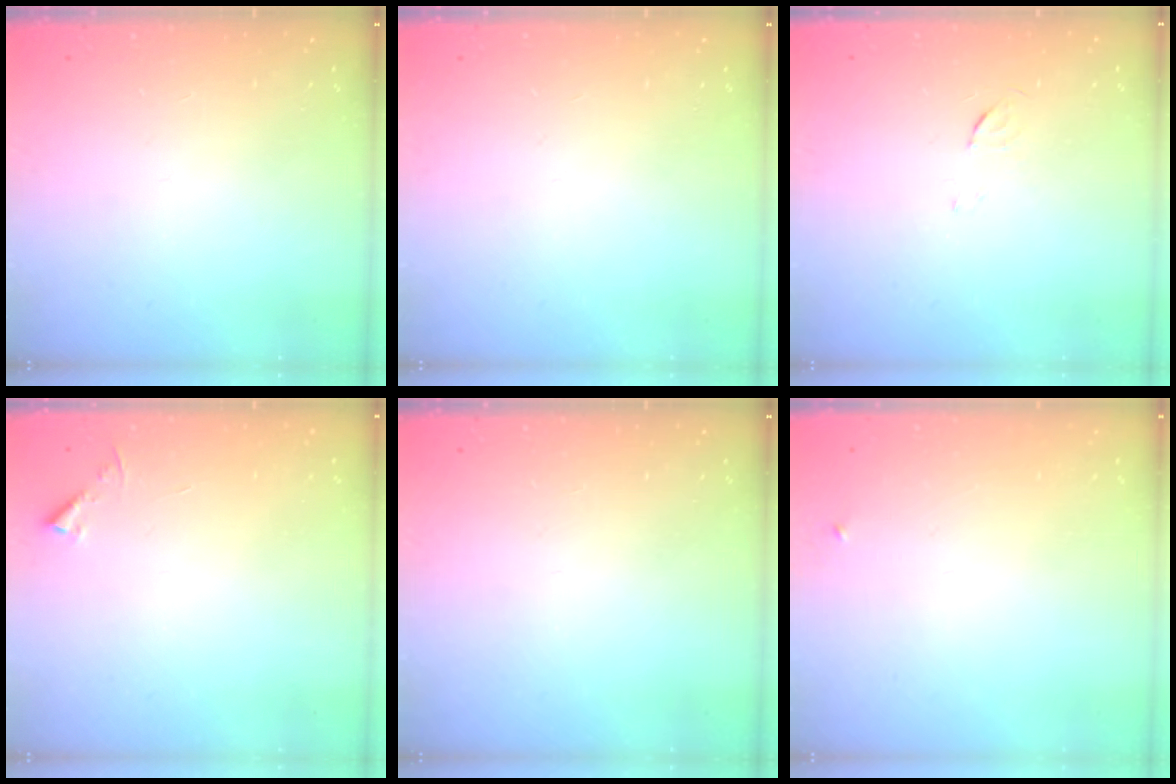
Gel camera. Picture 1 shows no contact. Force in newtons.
{"total": 0.0}
{"total": 3.6, "press": 3.6, "slide": 0.3}
{"total": 4.0, "press": 4.0, "slide": 0.4}
{"total": 0.0}
{"total": 2.3, "press": 2.3, "slide": 0.2}